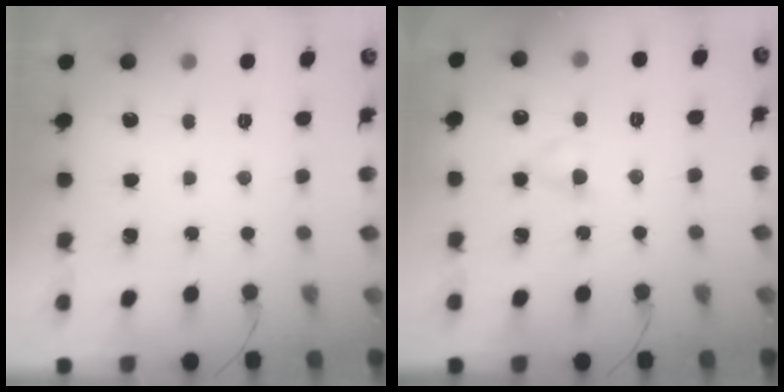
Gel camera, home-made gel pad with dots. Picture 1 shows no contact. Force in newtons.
{"total": 2.5, "press": 2.2, "slide": 1.2}